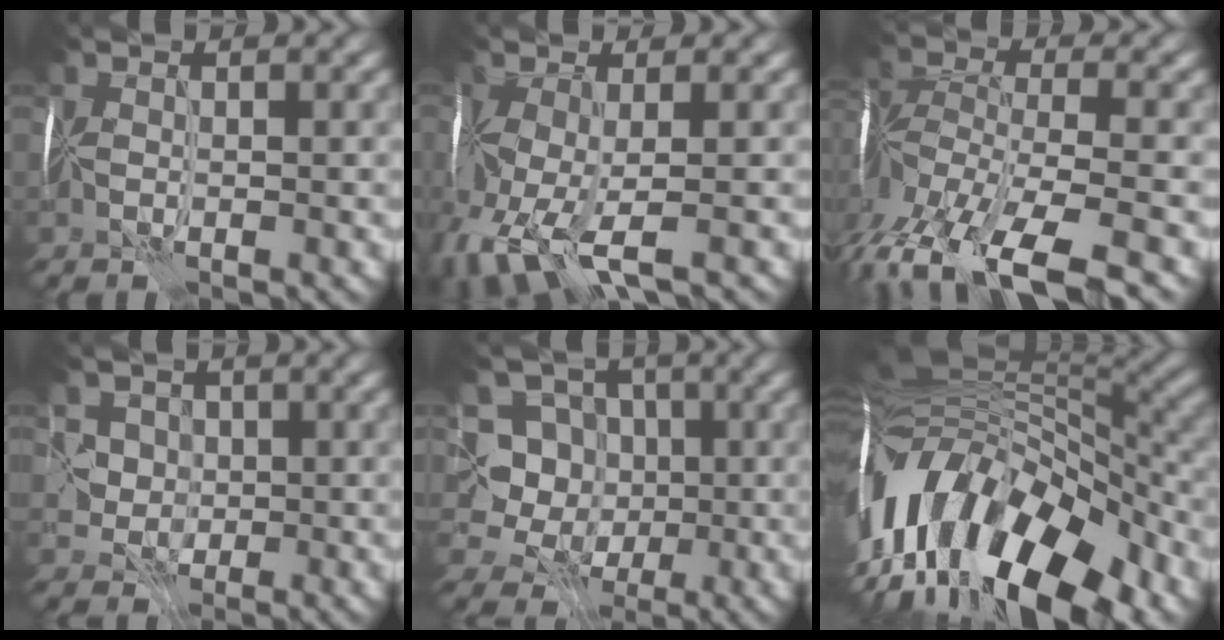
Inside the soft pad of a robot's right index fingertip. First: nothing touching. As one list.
[{"total": 5.3, "force": [-2.4, 2.2, 4.2], "torque": [-0.111, -0.014, -0.048]}, {"total": 12.6, "force": [-8.7, 5.3, 7.5], "torque": [-0.186, -0.025, -0.126]}, {"total": 2.8, "force": [0.6, 2.7, 0.2], "torque": [-0.002, 0.014, 0.013]}, {"total": 6.5, "force": [1.0, 6.3, 1.3], "torque": [-0.028, 0.023, -0.015]}, {"total": 16.2, "force": [-6.2, 7.7, 12.8], "torque": [-0.236, 0.014, -0.113]}]